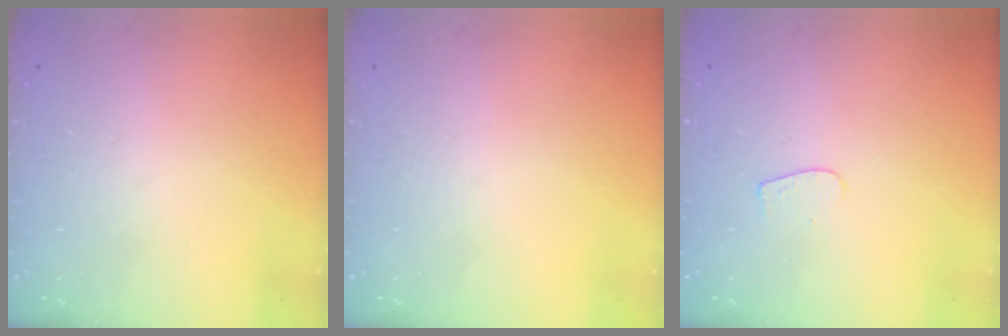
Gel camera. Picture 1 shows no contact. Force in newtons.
{"total": 0.0}
{"total": 3.7, "press": 3.7, "slide": 0.3}